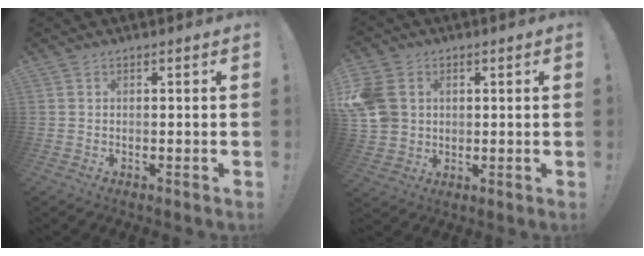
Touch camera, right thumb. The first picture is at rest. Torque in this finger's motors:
{"motor_torque": [1.55, 1.59, 0.65, -0.40, 0.53]}